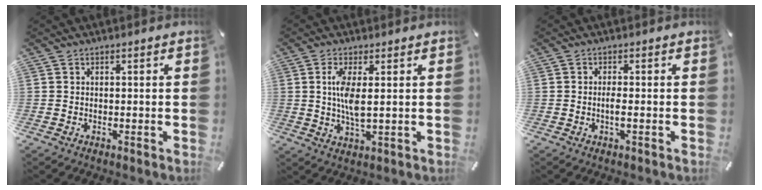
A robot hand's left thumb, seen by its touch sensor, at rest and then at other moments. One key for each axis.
{"total": 6.9, "fx": 0.9, "fy": 1.9, "fz": 6.5, "tx": -0.147, "ty": -0.006, "tz": 0.009}
{"total": 2.2, "fx": -0.5, "fy": 0.4, "fz": 2.1, "tx": -0.040, "ty": -0.003, "tz": -0.009}